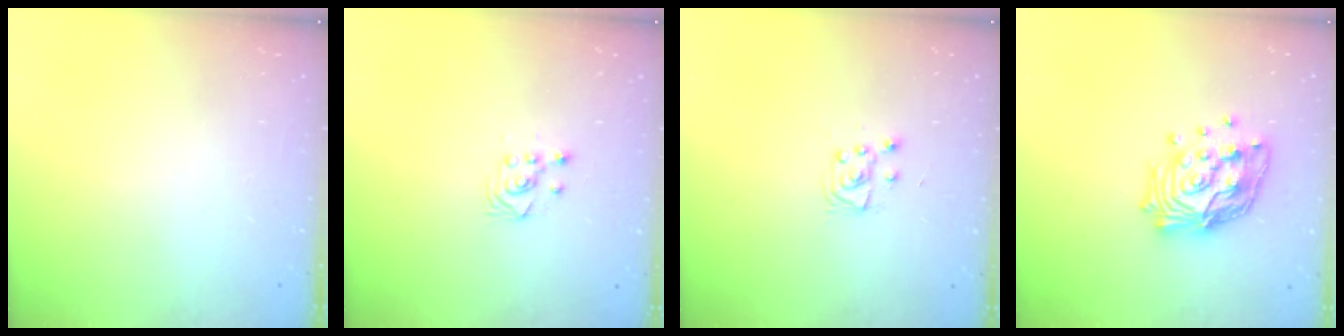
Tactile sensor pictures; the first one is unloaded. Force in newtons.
{"total": 2.6, "press": 2.6, "slide": 0.3}
{"total": 4.9, "press": 4.9, "slide": 0.5}
{"total": 18.0, "press": 17.9, "slide": 2.4}